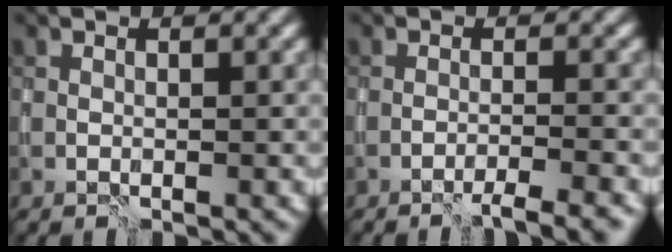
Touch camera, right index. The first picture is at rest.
{"total": 2.9, "force": [-2.3, 0.2, 1.8], "torque": [-0.013, 0.003, -0.048]}